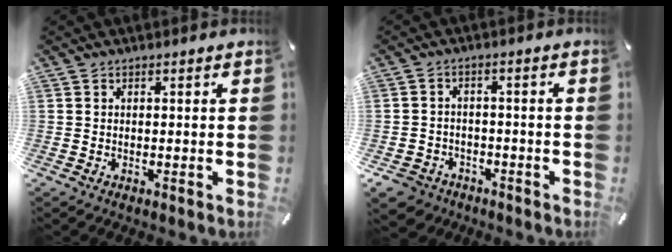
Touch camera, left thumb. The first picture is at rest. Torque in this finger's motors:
{"motor_torque": [0.08, 0.80, 1.00, 1.08, 0.36]}